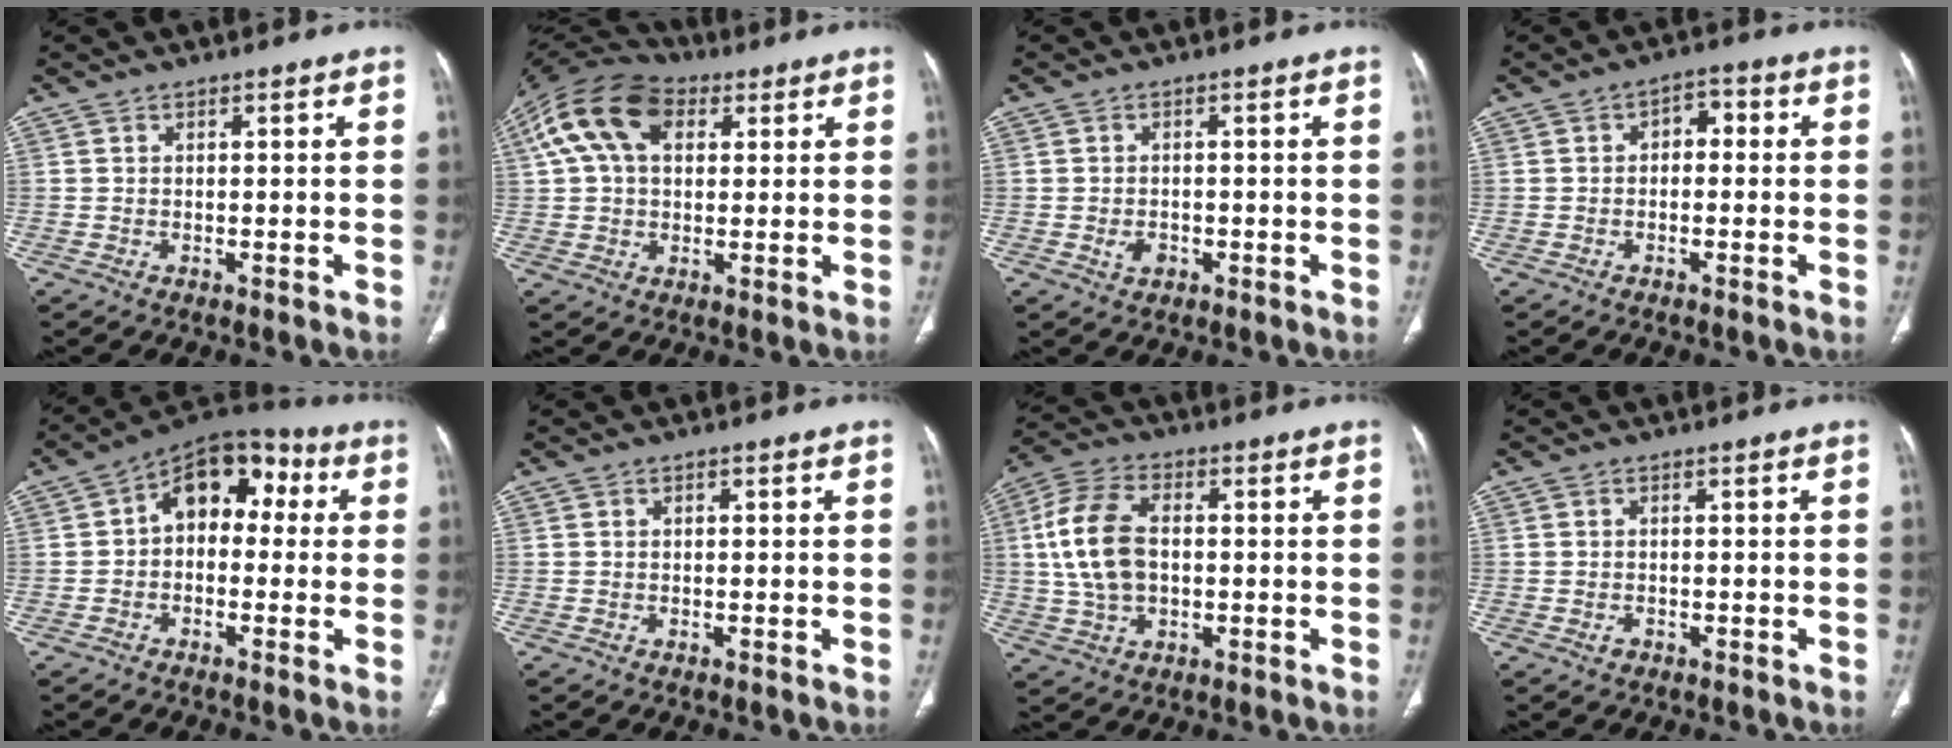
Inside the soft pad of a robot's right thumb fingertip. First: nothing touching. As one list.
[{"total": 15.7, "force": [5.3, 10.0, 10.9], "torque": [-0.208, 0.026, 0.087]}, {"total": 2.5, "force": [-0.8, 1.8, 1.4], "torque": [-0.022, 0.004, -0.010]}, {"total": 3.6, "force": [0.0, 2.4, 2.6], "torque": [-0.019, 0.017, -0.010]}, {"total": 11.8, "force": [1.3, 8.1, 8.5], "torque": [-0.082, 0.041, 0.002]}, {"total": 0.0}, {"total": 12.8, "force": [0.7, 8.0, 9.9], "torque": [-0.198, 0.017, 0.013]}, {"total": 1.1, "force": [-0.5, 0.9, 0.5], "torque": [-0.008, 0.005, -0.007]}]